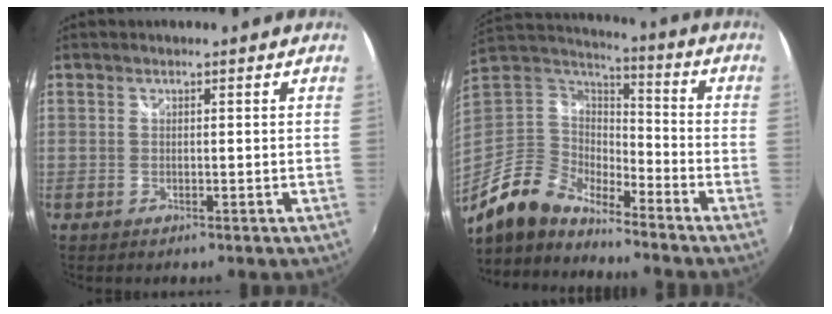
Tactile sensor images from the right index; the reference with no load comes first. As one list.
[{"total": 13.2, "force": [-10.2, 5.9, 5.9], "torque": [-0.125, -0.002, -0.204]}]